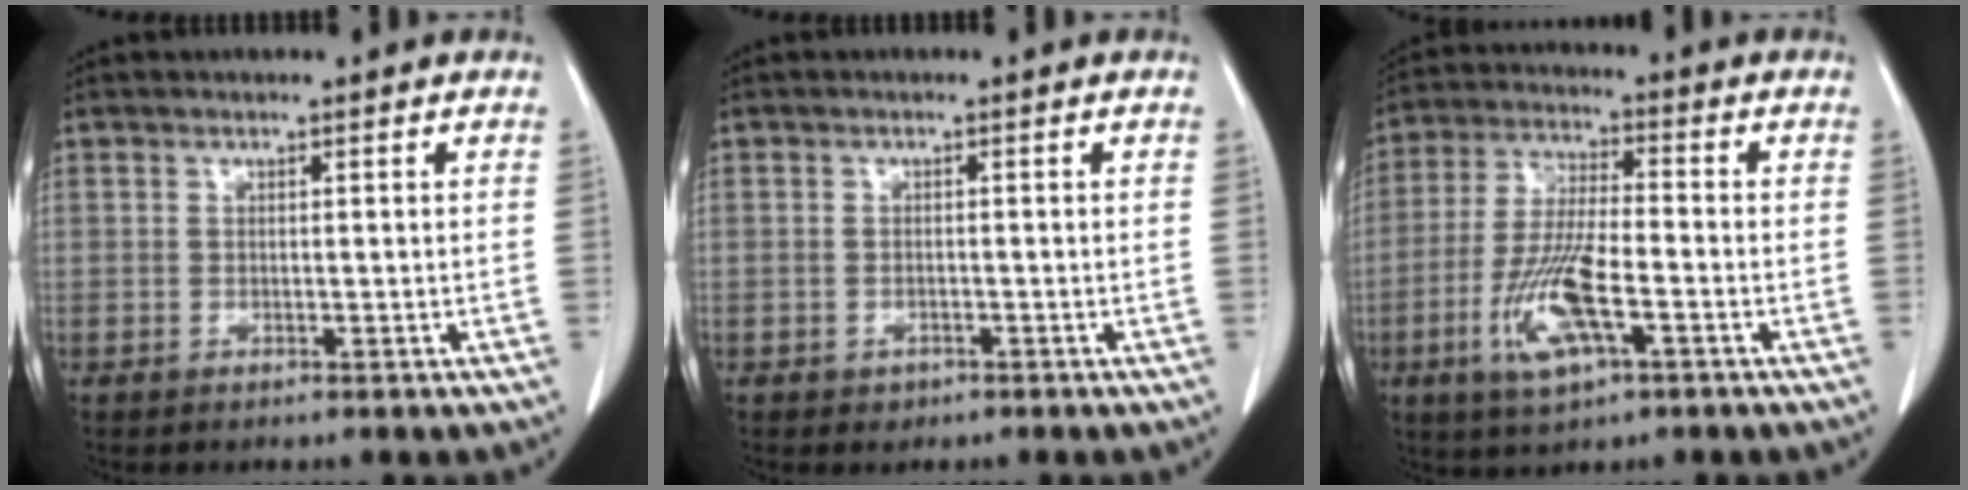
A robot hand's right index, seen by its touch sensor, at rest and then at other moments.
{"total": 1.1, "force": [-0.6, 0.9, 0.3], "torque": [-0.008, 0.001, -0.003]}
{"total": 11.2, "force": [-4.2, 2.7, 10.1], "torque": [-0.209, -0.010, -0.076]}